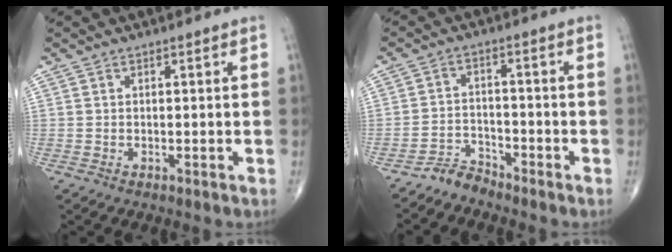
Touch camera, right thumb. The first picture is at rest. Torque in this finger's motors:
{"motor_torque": [0.52, -0.39, -0.27, -0.74, 0.01]}